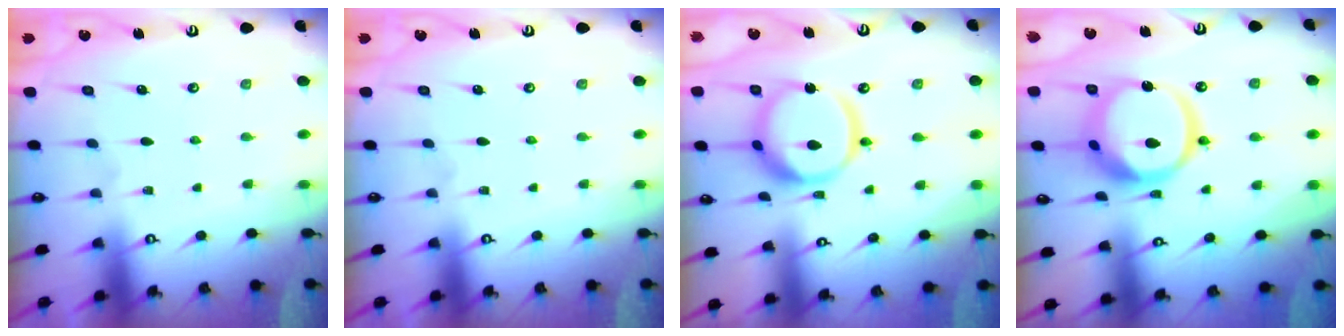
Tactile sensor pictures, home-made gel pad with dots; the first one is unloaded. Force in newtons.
{"total": 0.0}
{"total": 15.8, "press": 15.7, "slide": 1.8}
{"total": 15.9, "press": 15.9, "slide": 1.4}